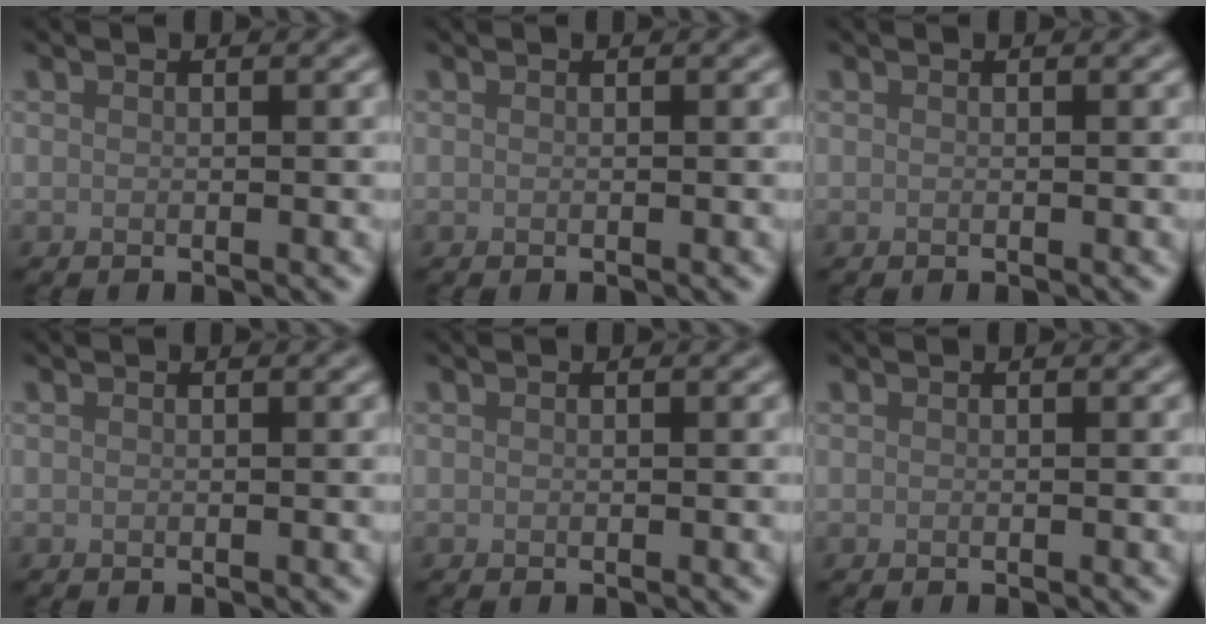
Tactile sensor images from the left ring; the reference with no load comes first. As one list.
[{"total": 0.0}, {"total": 0.0}, {"total": 0.0}, {"total": 0.0}, {"total": 0.0}]